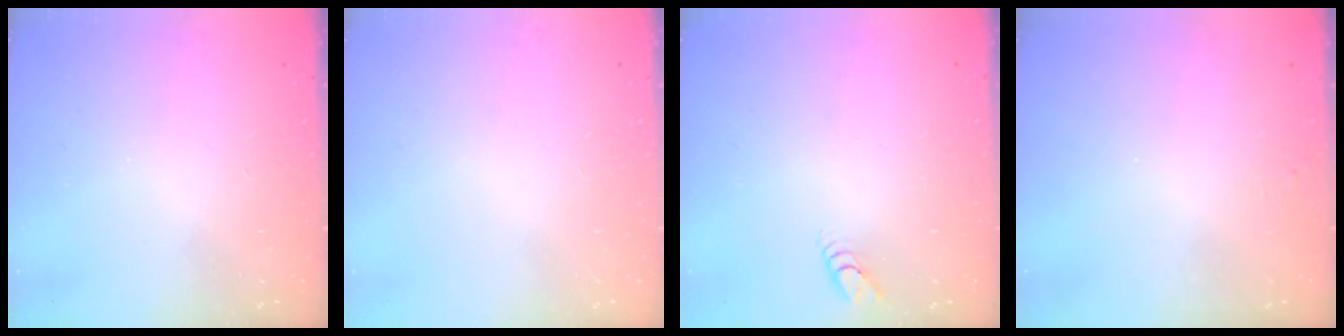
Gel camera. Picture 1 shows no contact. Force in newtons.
{"total": 0.0}
{"total": 2.8, "press": 2.8, "slide": 0.3}
{"total": 2.5, "press": 2.5, "slide": 0.2}